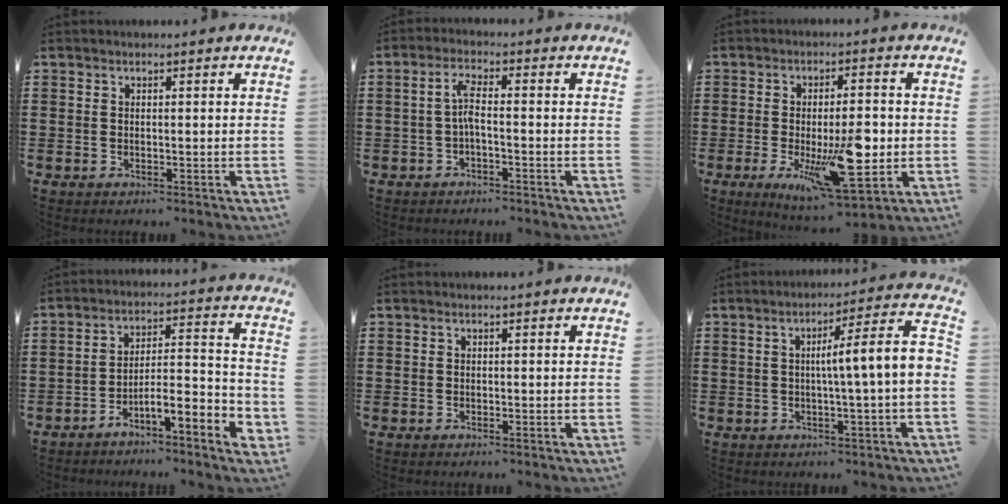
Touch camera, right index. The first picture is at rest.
{"total": 3.3, "force": [-0.8, 0.8, 3.1], "torque": [-0.066, 0.002, -0.019]}
{"total": 13.9, "force": [-2.6, 4.7, 12.8], "torque": [-0.204, -0.019, -0.038]}
{"total": 5.7, "force": [-4.5, 0.3, 3.4], "torque": [-0.058, -0.013, -0.091]}
{"total": 0.0}
{"total": 6.8, "force": [-0.3, -0.2, 6.8], "torque": [-0.110, -0.018, -0.016]}